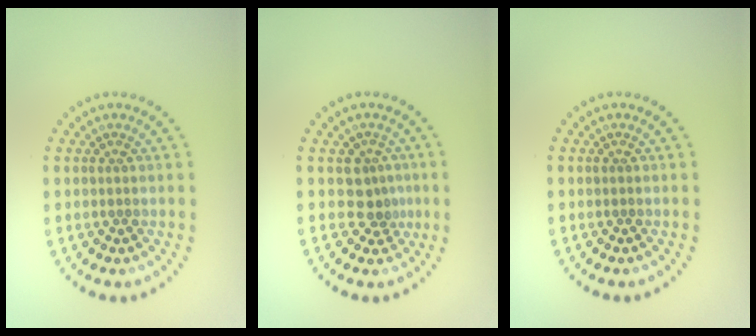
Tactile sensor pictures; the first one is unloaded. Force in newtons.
{"total": 2.4, "press": 1.9, "slide": 1.5}
{"total": 0.0}